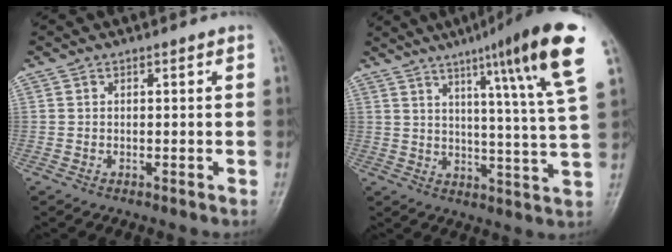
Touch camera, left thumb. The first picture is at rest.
{"total": 18.4, "force": [9.6, 0.5, 15.7], "torque": [-0.214, -0.038, 0.127]}